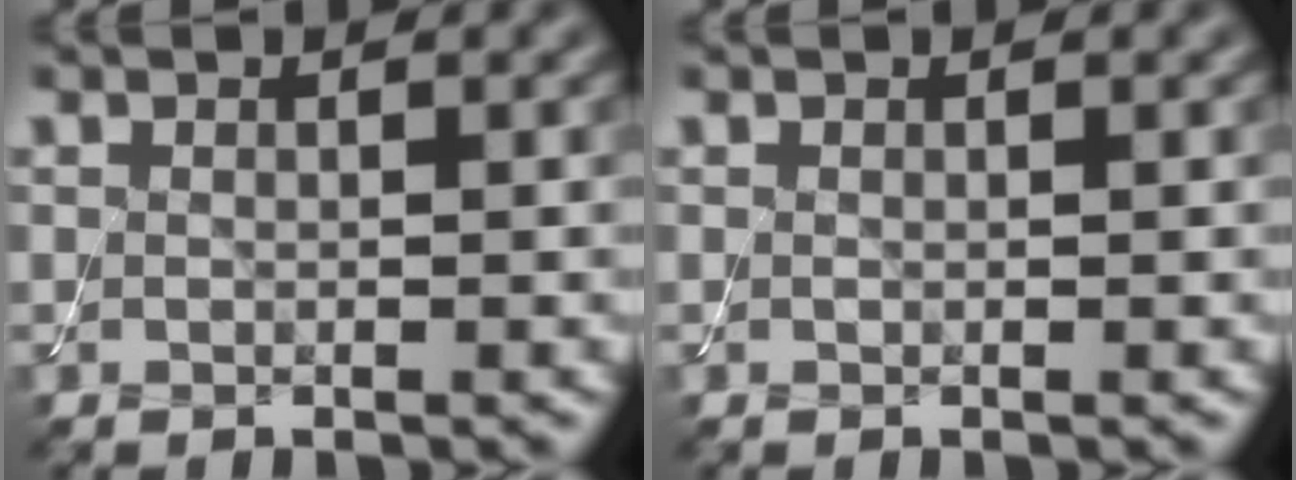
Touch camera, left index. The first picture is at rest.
{"total": 0.0}